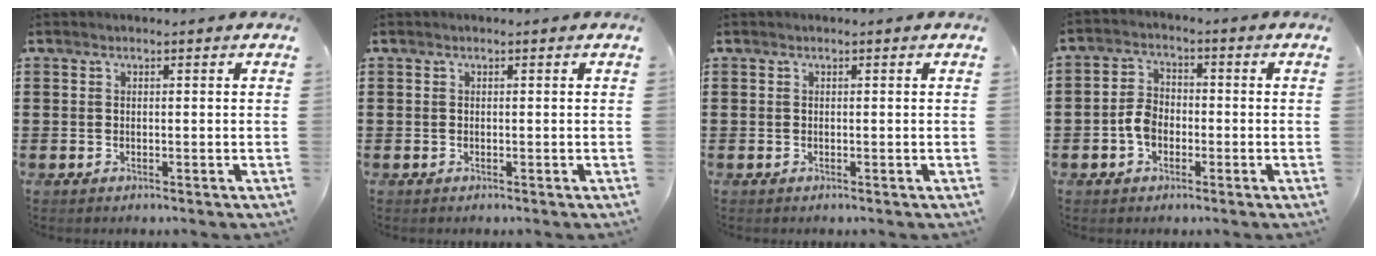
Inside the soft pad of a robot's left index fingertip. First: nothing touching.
{"total": 0.0}
{"total": 0.0}
{"total": 4.5, "force": [-1.5, 3.2, 2.8], "torque": [-0.073, 0.004, -0.036]}